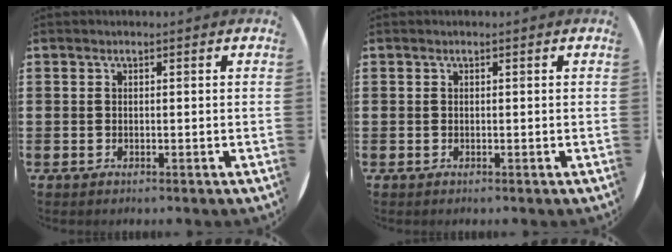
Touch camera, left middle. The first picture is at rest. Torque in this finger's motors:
{"motor_torque": [-0.23, -0.10, -0.01, 0.01]}